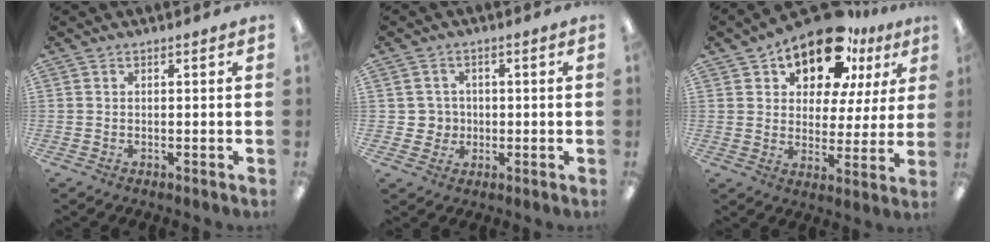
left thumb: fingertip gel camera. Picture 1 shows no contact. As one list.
[{"total": 4.1, "force": [0.2, 4.1, 0.3], "torque": [-0.009, 0.007, 0.002]}, {"total": 16.4, "force": [11.7, 7.8, 8.4], "torque": [-0.145, -0.066, 0.206]}]